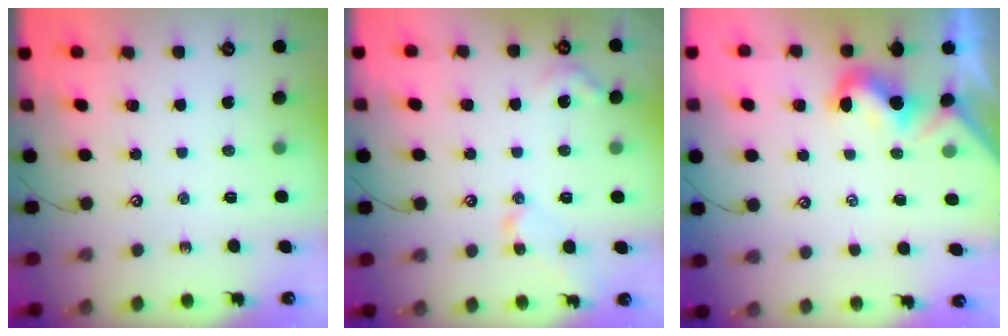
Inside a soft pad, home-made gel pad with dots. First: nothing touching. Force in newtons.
{"total": 5.2, "press": 5.2, "slide": 0.4}
{"total": 0.0}